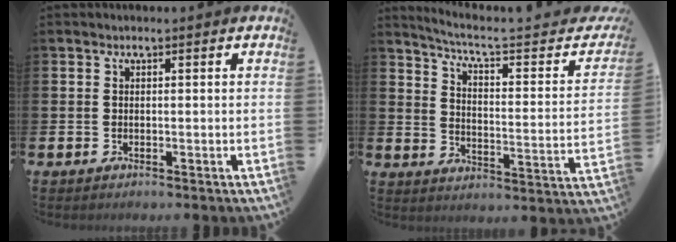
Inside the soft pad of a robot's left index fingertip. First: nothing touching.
{"total": 5.8, "force": [4.6, 0.3, 3.5], "torque": [-0.071, -0.043, 0.065]}